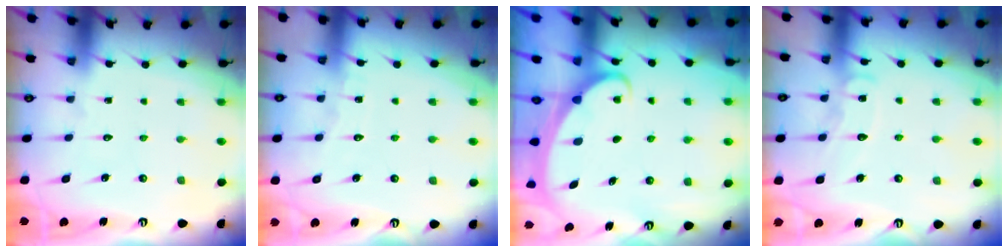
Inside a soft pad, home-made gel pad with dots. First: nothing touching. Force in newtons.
{"total": 3.9, "press": 3.9, "slide": 0.4}
{"total": 1.9, "press": 1.9, "slide": 0.3}
{"total": 8.1, "press": 8.0, "slide": 0.6}